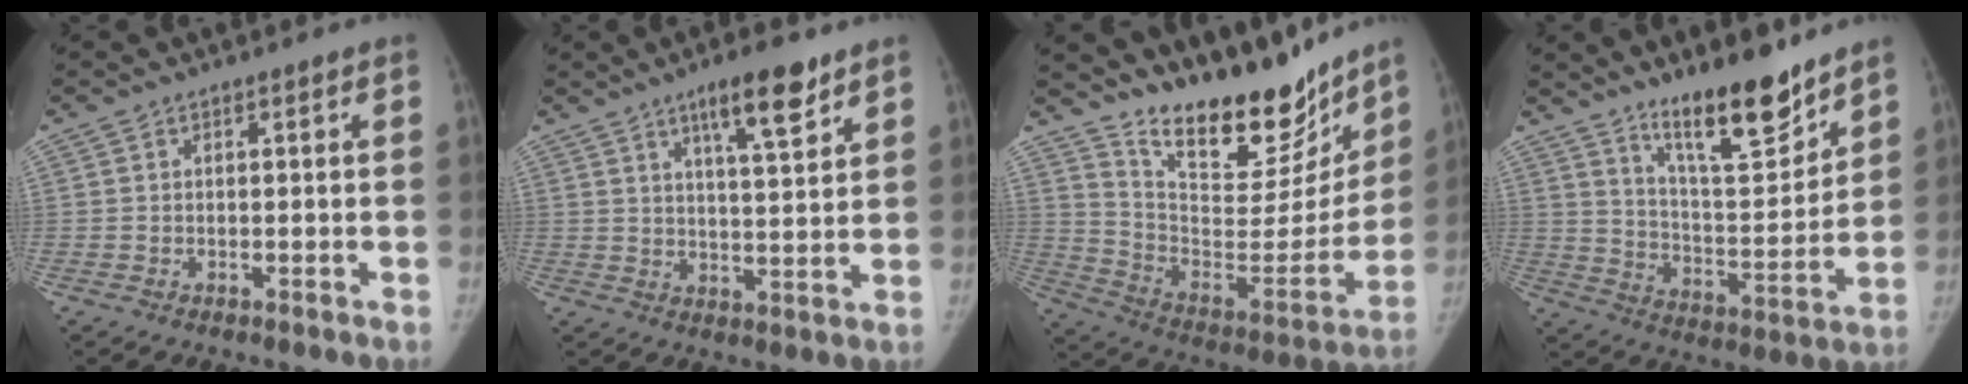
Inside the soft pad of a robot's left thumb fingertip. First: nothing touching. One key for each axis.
{"total": 9.5, "fx": 6.1, "fy": 2.0, "fz": 7.1, "tx": -0.100, "ty": -0.035, "tz": 0.098}
{"total": 25.6, "fx": 20.4, "fy": 9.2, "fz": 12.4, "tx": -0.159, "ty": -0.114, "tz": 0.323}
{"total": 15.8, "fx": 12.1, "fy": 3.8, "fz": 9.4, "tx": -0.117, "ty": -0.093, "tz": 0.205}